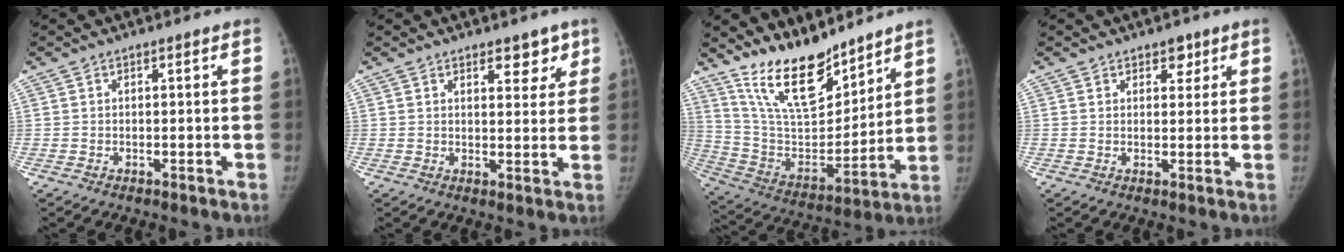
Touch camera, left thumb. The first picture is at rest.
{"total": 4.8, "force": [3.0, 2.4, 2.8], "torque": [-0.005, -0.017, 0.039]}
{"total": 17.3, "force": [13.8, 6.0, 8.5], "torque": [-0.108, -0.088, 0.264]}
{"total": 2.9, "force": [1.8, 1.9, 1.2], "torque": [0.007, -0.009, 0.024]}